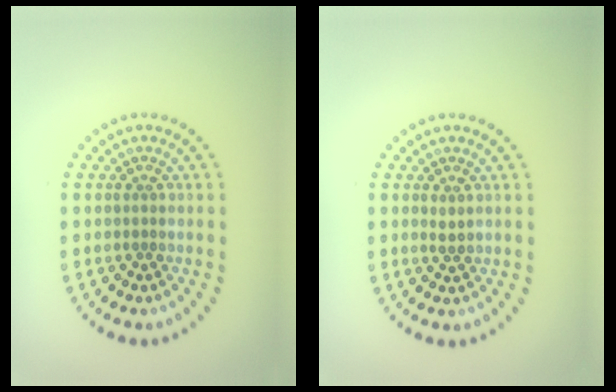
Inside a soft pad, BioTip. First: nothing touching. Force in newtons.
{"total": 0.8, "press": 0.7, "slide": 0.2}